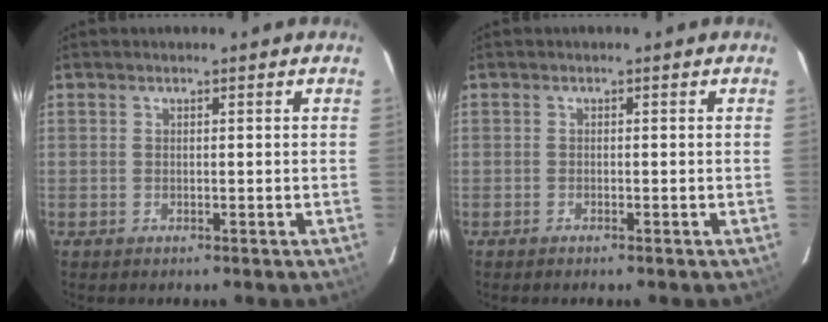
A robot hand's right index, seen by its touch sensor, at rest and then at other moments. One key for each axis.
{"total": 0.5, "fx": -0.5, "fy": 0.0, "fz": 0.2, "tx": -0.003, "ty": 0.000, "tz": -0.010}